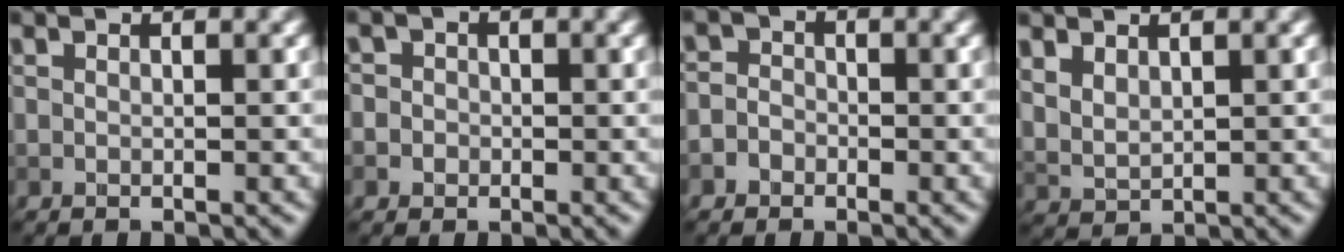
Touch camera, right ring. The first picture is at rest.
{"total": 2.4, "force": [0.1, 2.3, 0.8], "torque": [0.013, 0.012, -0.026]}
{"total": 2.4, "force": [-0.8, 2.2, 0.6], "torque": [0.019, 0.013, -0.033]}
{"total": 2.3, "force": [1.4, 1.4, 1.2], "torque": [-0.032, -0.002, 0.033]}